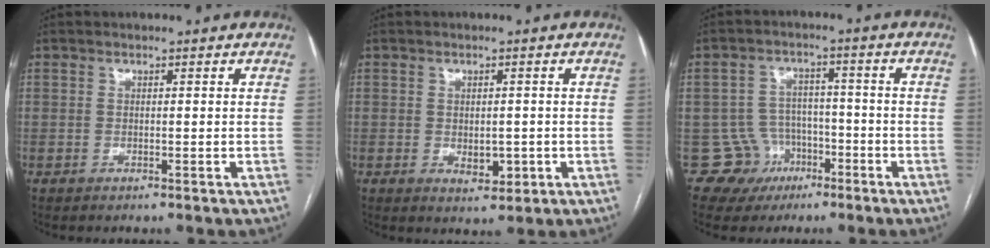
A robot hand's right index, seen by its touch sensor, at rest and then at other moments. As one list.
[{"total": 3.4, "force": [-0.7, 2.0, 2.7], "torque": [-0.035, -0.004, 0.000]}, {"total": 6.7, "force": [-3.1, 5.9, -0.5], "torque": [0.019, 0.019, -0.045]}]